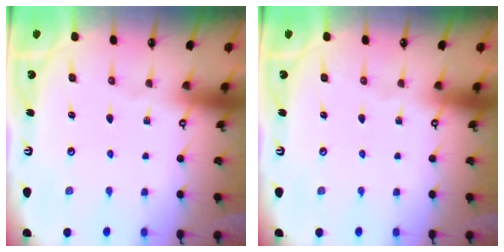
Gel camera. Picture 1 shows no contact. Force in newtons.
{"total": 0.0}